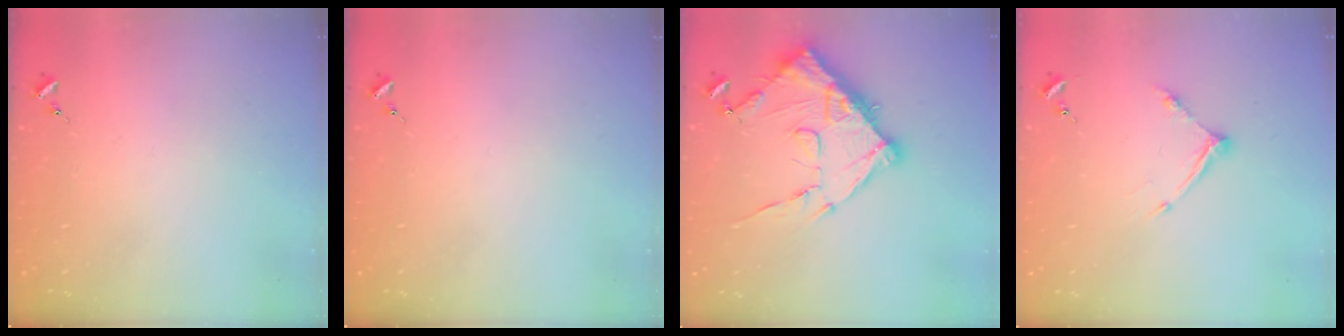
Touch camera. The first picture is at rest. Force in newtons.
{"total": 0.0}
{"total": 15.0, "press": 14.9, "slide": 1.5}
{"total": 8.6, "press": 8.6, "slide": 0.5}